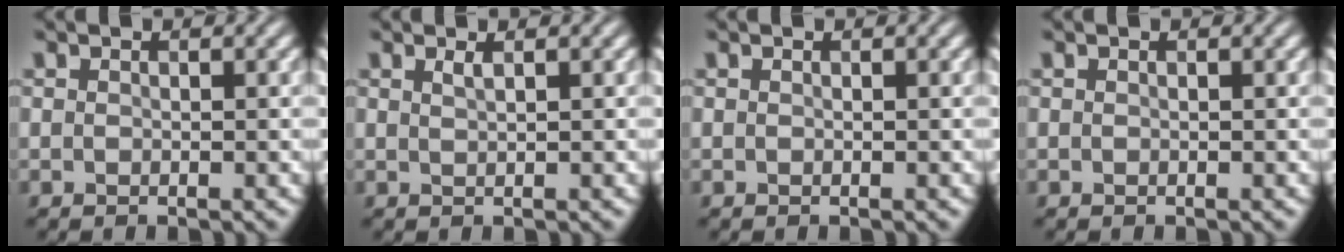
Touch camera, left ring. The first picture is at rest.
{"total": 0.8, "force": [0.5, 0.3, 0.6], "torque": [-0.006, 0.001, 0.008]}
{"total": 0.0}
{"total": 0.0}